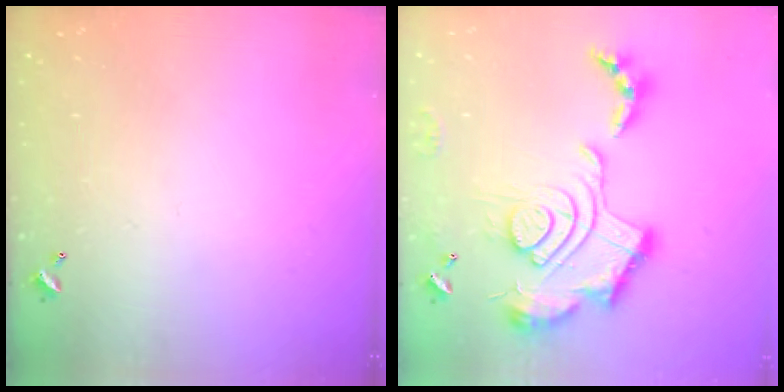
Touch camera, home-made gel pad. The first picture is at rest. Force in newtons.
{"total": 2.5, "press": 1.9, "slide": 1.7}